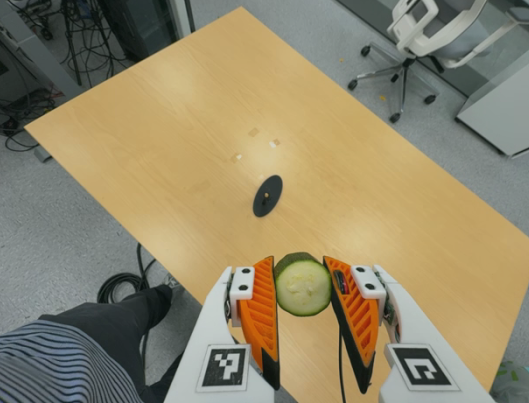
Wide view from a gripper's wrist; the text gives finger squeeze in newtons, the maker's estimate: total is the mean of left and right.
{"total": 9.6, "left": 10.2, "right": 8.9}